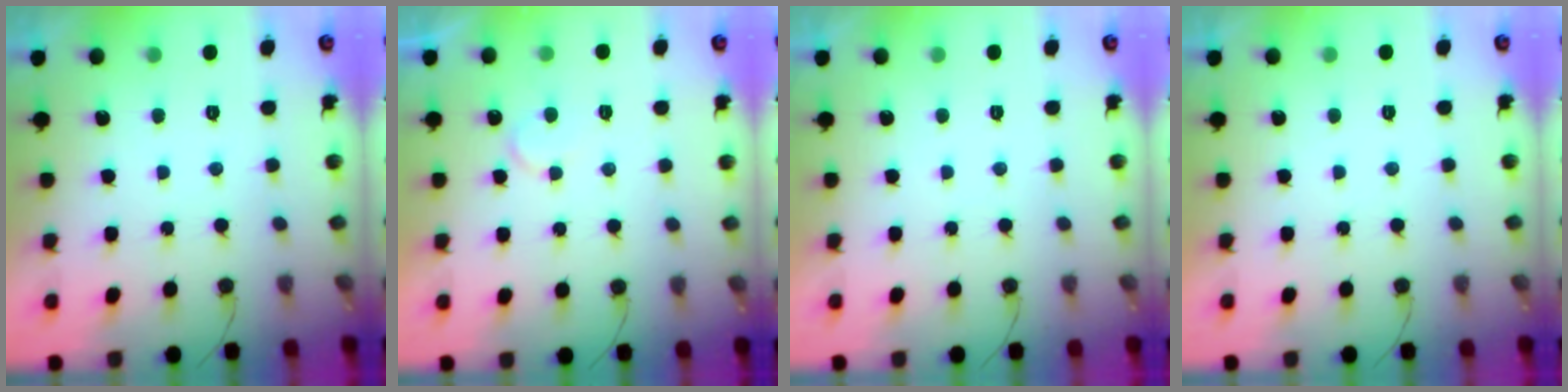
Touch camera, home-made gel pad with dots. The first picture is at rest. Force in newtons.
{"total": 5.1, "press": 5.1, "slide": 0.4}
{"total": 1.8, "press": 1.8, "slide": 0.1}
{"total": 1.7, "press": 1.7, "slide": 0.0}